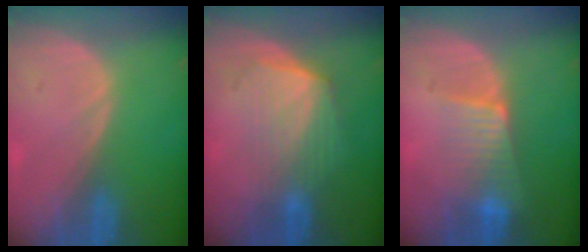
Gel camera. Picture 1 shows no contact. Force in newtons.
{"total": 7.2, "press": 6.5, "slide": 3.0}
{"total": 6.5, "press": 5.8, "slide": 3.1}